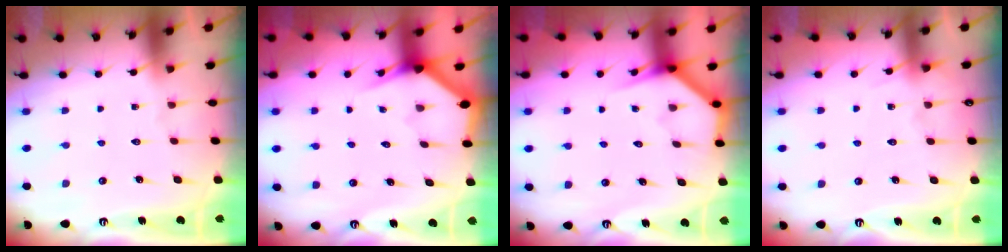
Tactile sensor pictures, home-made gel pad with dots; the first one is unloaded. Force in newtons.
{"total": 3.0, "press": 3.0, "slide": 0.1}
{"total": 4.0, "press": 3.9, "slide": 0.3}
{"total": 5.2, "press": 5.2, "slide": 0.6}